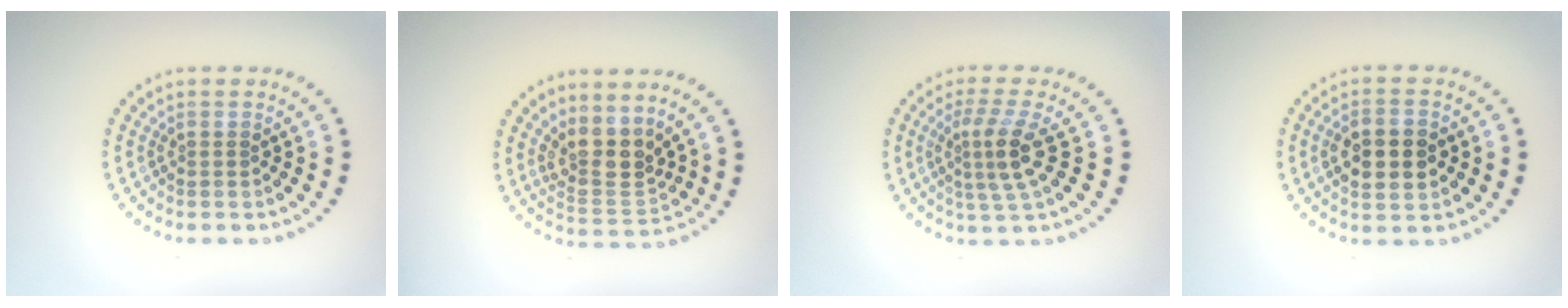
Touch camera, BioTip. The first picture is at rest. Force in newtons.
{"total": 3.7, "press": 2.8, "slide": 2.4}
{"total": 3.4, "press": 2.7, "slide": 2.1}
{"total": 4.6, "press": 4.6, "slide": 0.1}